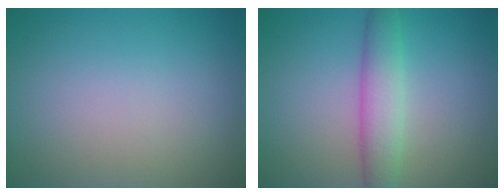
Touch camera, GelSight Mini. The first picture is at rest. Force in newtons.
{"total": 3.6, "press": 3.6, "slide": 0.1}